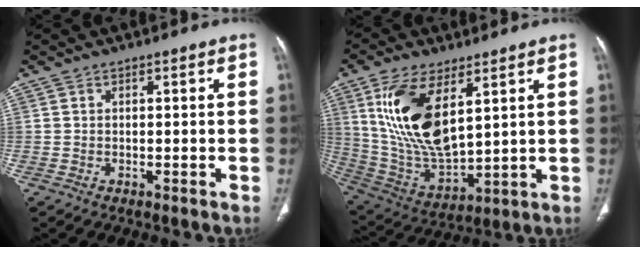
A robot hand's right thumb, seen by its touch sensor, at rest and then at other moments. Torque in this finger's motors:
{"motor_torque": [1.41, 3.33, 1.84, 0.57, 0.64]}